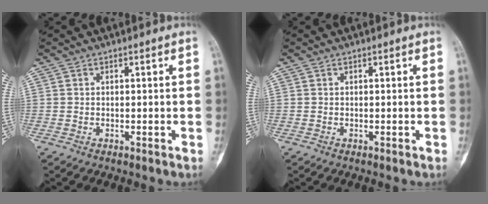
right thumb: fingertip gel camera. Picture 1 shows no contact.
{"total": 0.0}